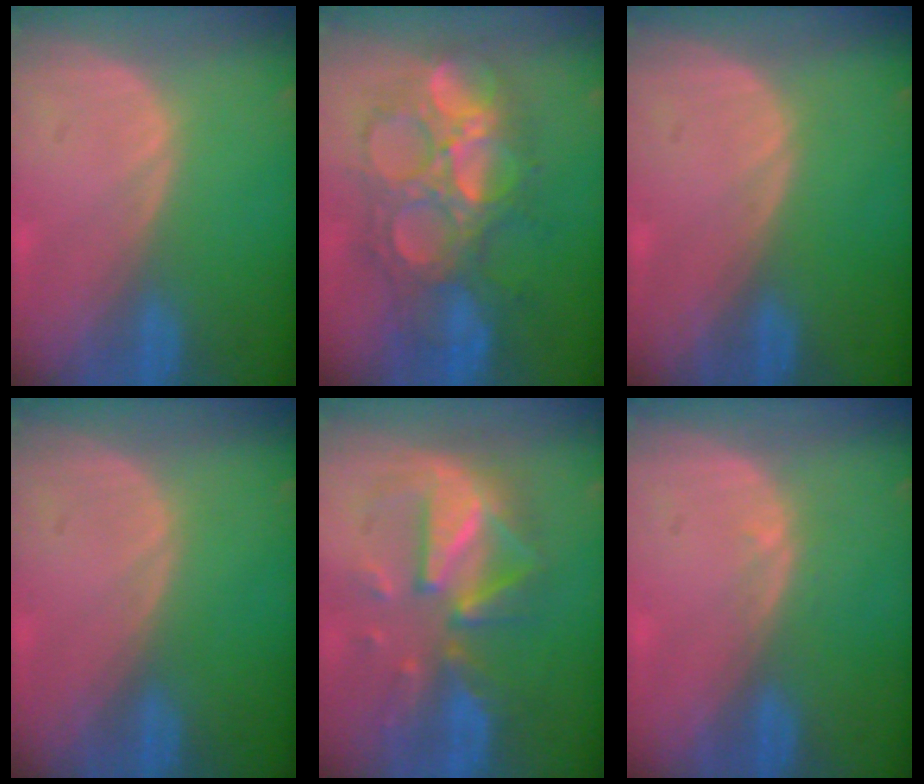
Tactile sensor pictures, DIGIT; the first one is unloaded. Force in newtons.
{"total": 10.8, "press": 10.8, "slide": 0.9}
{"total": 0.0}
{"total": 0.0}
{"total": 9.6, "press": 9.6, "slide": 0.6}
{"total": 0.8, "press": 0.6, "slide": 0.6}